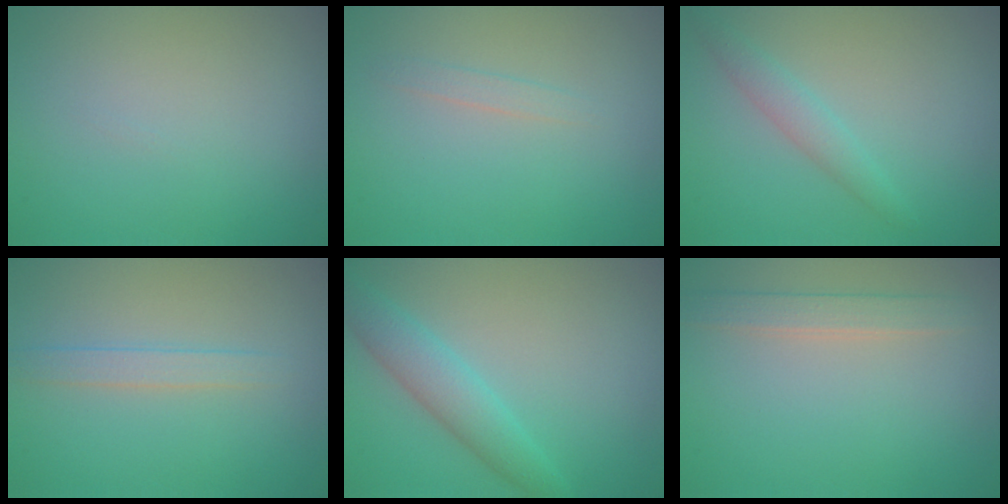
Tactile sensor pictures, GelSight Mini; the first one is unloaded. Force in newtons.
{"total": 0.9, "press": 0.9, "slide": 0.0}
{"total": 1.8, "press": 1.8, "slide": 0.0}
{"total": 1.7, "press": 1.7, "slide": 0.0}
{"total": 3.5, "press": 3.5, "slide": 0.1}
{"total": 2.0, "press": 2.0, "slide": 0.2}